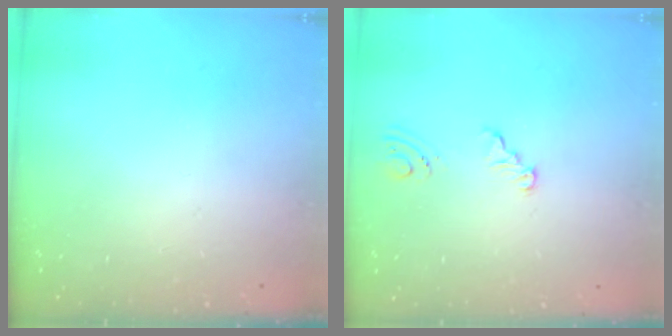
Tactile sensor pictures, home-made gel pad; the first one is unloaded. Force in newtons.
{"total": 4.8, "press": 2.2, "slide": 4.3}